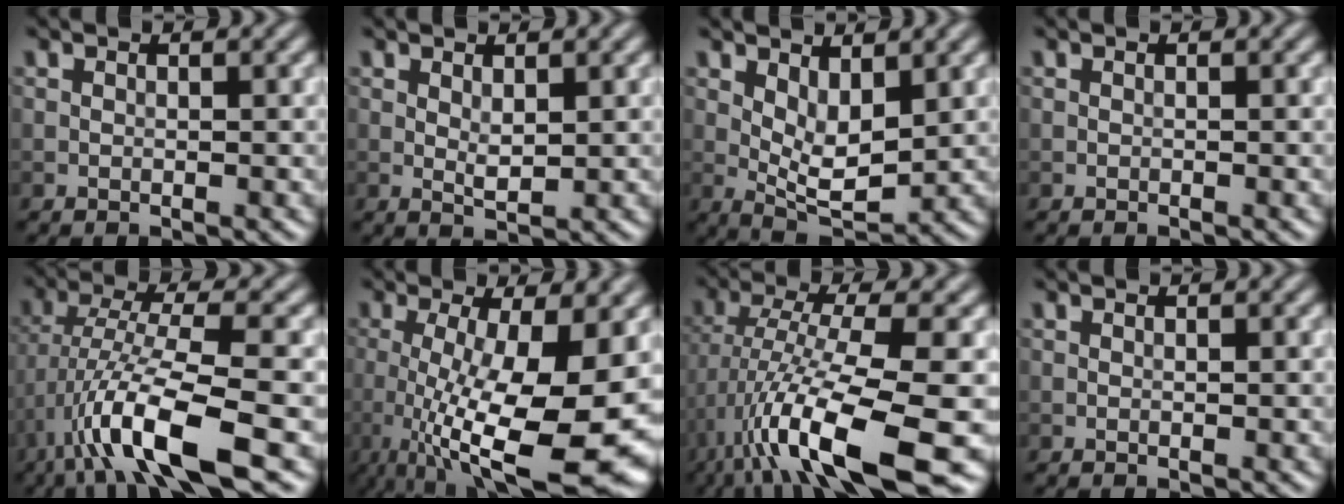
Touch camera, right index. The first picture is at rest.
{"total": 1.4, "force": [0.6, 0.5, 1.1], "torque": [-0.024, -0.005, 0.015]}
{"total": 4.5, "force": [1.3, 2.1, 3.7], "torque": [-0.068, -0.009, 0.027]}
{"total": 0.0}
{"total": 9.3, "force": [-4.5, 1.8, 8.0], "torque": [-0.144, 0.009, -0.085]}
{"total": 14.0, "force": [-2.9, 4.2, 13.0], "torque": [-0.204, -0.027, -0.040]}
{"total": 13.0, "force": [-5.3, 2.9, 11.5], "torque": [-0.218, -0.008, -0.085]}
{"total": 0.0}